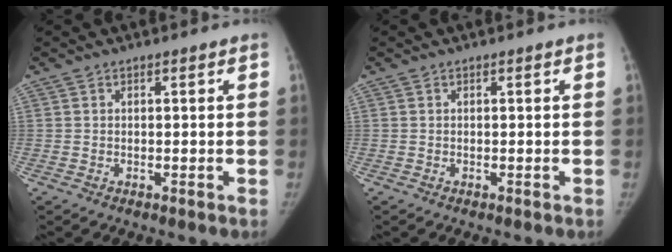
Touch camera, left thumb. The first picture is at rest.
{"total": 0.0}